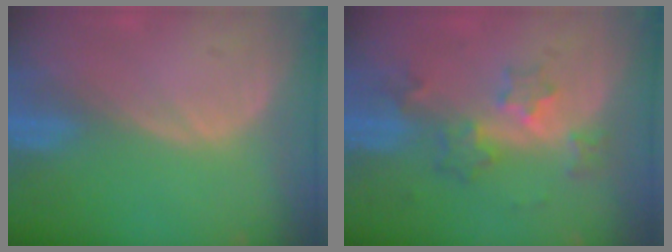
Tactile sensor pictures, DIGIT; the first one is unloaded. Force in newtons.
{"total": 5.9, "press": 5.4, "slide": 2.4}